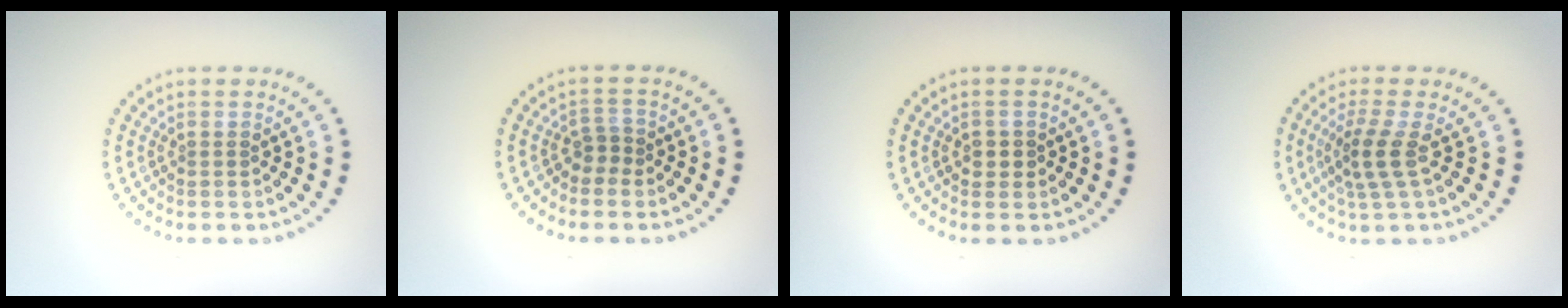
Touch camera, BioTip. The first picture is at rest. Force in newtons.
{"total": 1.4, "press": 1.1, "slide": 0.9}
{"total": 1.1, "press": 1.1, "slide": 0.4}
{"total": 2.8, "press": 2.3, "slide": 1.6}